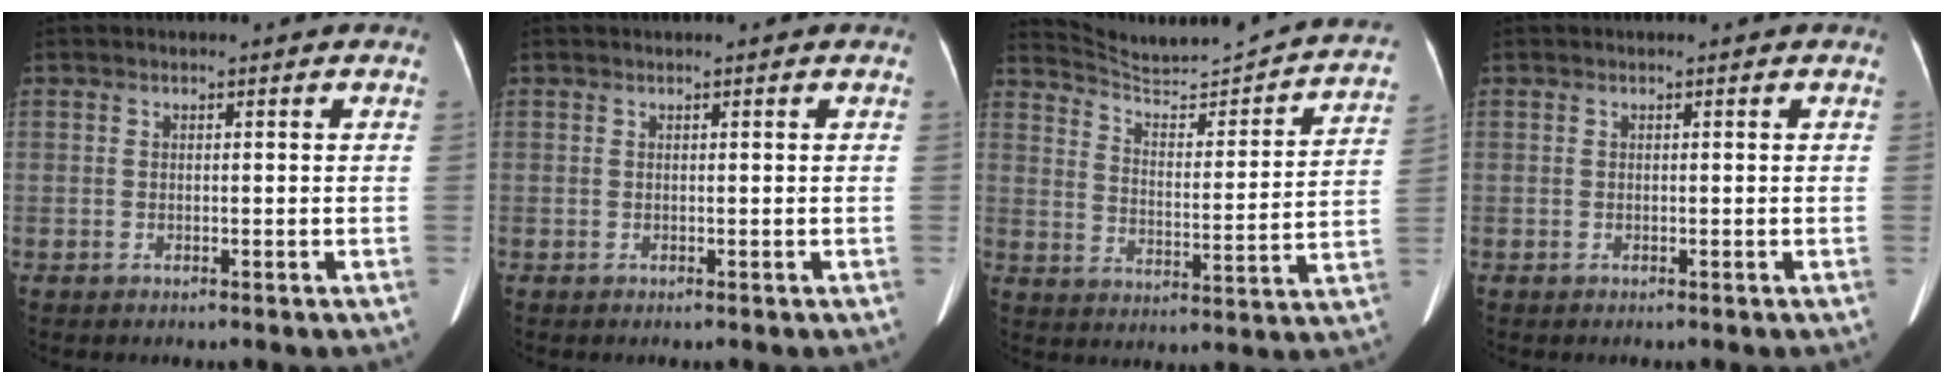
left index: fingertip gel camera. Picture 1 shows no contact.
{"total": 0.0}
{"total": 20.2, "force": [18.9, 1.7, 7.1], "torque": [-0.107, -0.050, 0.248]}
{"total": 0.0}